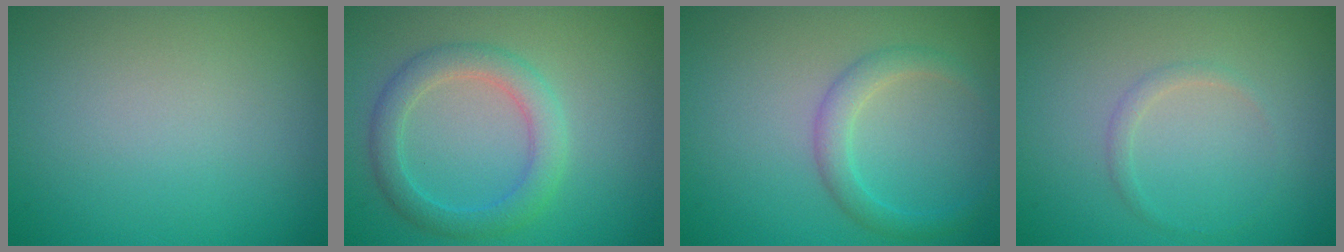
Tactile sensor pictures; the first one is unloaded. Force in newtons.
{"total": 2.2, "press": 2.2, "slide": 0.3}
{"total": 2.2, "press": 2.2, "slide": 0.0}
{"total": 1.0, "press": 1.0, "slide": 0.1}